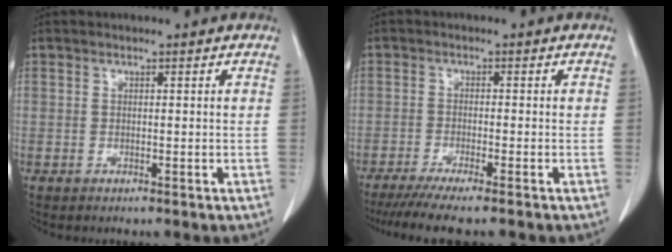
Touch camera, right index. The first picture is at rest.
{"total": 7.6, "force": [-6.3, -0.5, 4.3], "torque": [-0.058, -0.020, -0.099]}